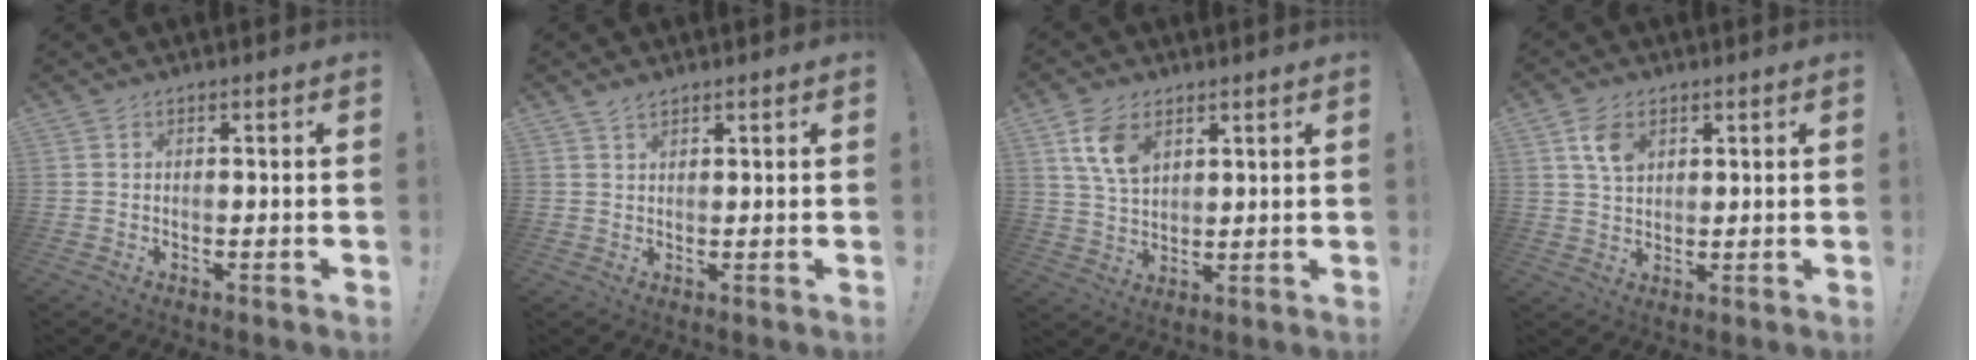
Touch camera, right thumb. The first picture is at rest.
{"total": 2.1, "force": [1.8, 0.9, 0.8], "torque": [-0.011, -0.008, 0.032]}
{"total": 9.8, "force": [4.9, 6.1, 6.0], "torque": [-0.113, -0.012, 0.094]}
{"total": 6.7, "force": [3.1, 4.3, 4.1], "torque": [-0.067, -0.005, 0.058]}